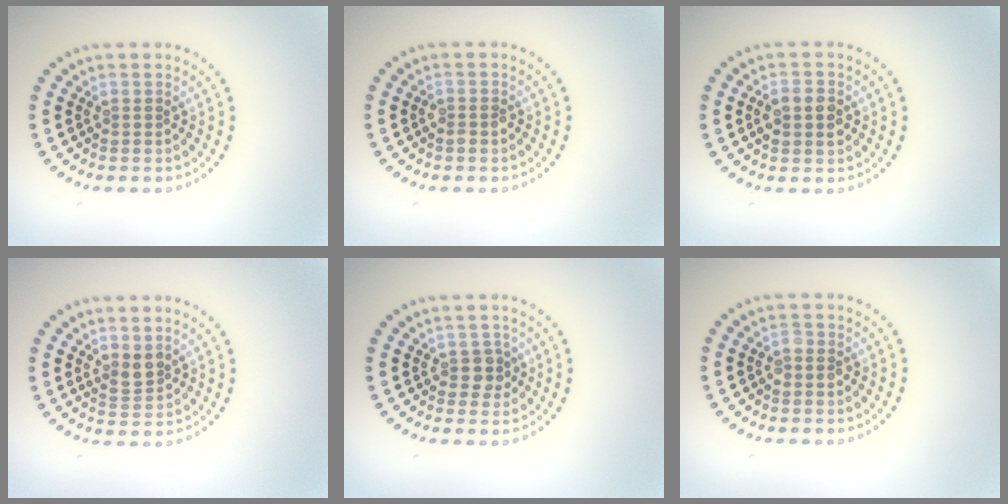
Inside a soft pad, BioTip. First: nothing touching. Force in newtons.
{"total": 1.0, "press": 1.0, "slide": 0.2}
{"total": 2.8, "press": 2.8, "slide": 0.1}
{"total": 1.7, "press": 1.4, "slide": 0.9}
{"total": 1.5, "press": 1.4, "slide": 0.5}
{"total": 1.1, "press": 1.0, "slide": 0.3}